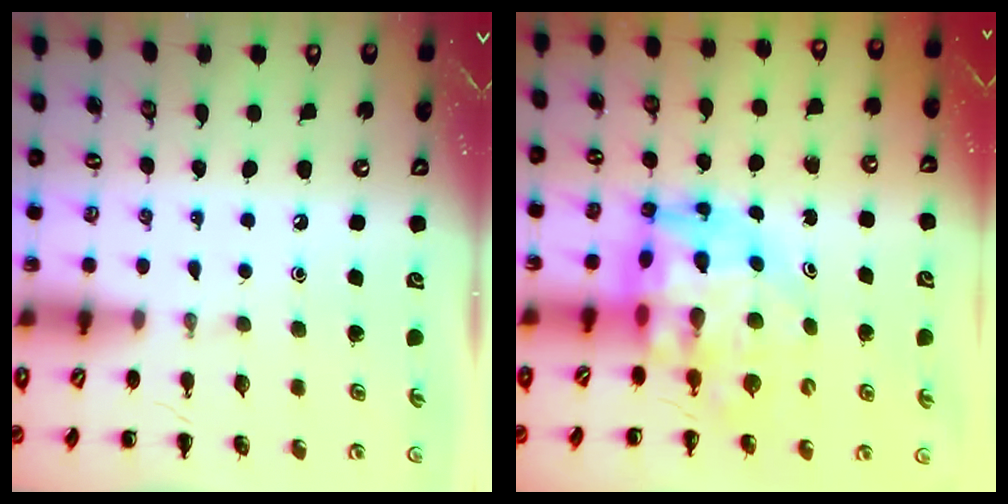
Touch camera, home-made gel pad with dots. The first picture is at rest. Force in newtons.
{"total": 10.7, "press": 10.2, "slide": 3.2}